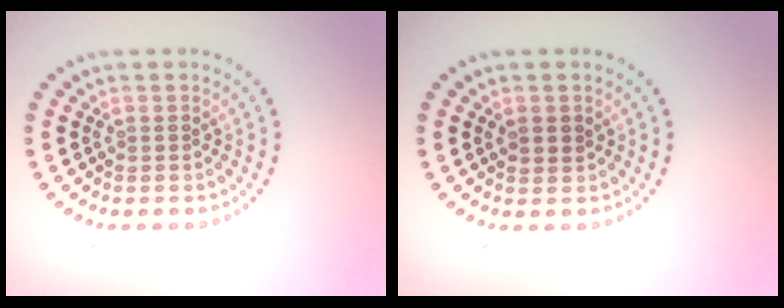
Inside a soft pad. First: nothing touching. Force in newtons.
{"total": 1.3, "press": 1.2, "slide": 0.4}